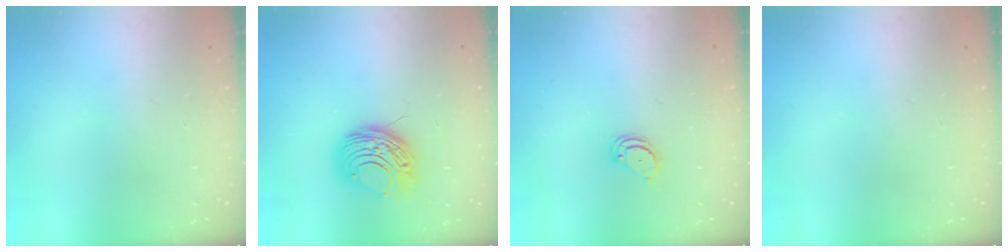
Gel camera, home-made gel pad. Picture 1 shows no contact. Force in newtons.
{"total": 9.0, "press": 9.0, "slide": 0.5}
{"total": 2.6, "press": 2.6, "slide": 0.2}
{"total": 0.0}